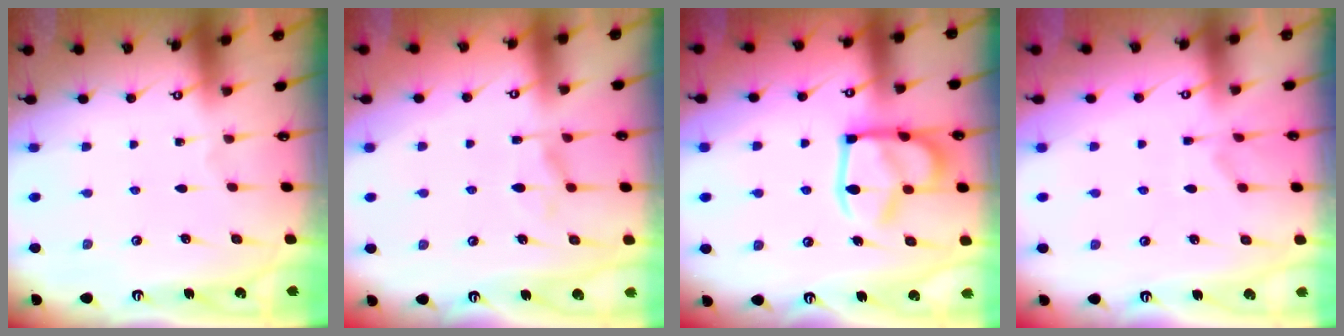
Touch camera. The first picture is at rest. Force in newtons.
{"total": 1.5, "press": 0.2, "slide": 1.5}
{"total": 16.8, "press": 16.7, "slide": 1.8}
{"total": 1.3, "press": 0.5, "slide": 1.2}